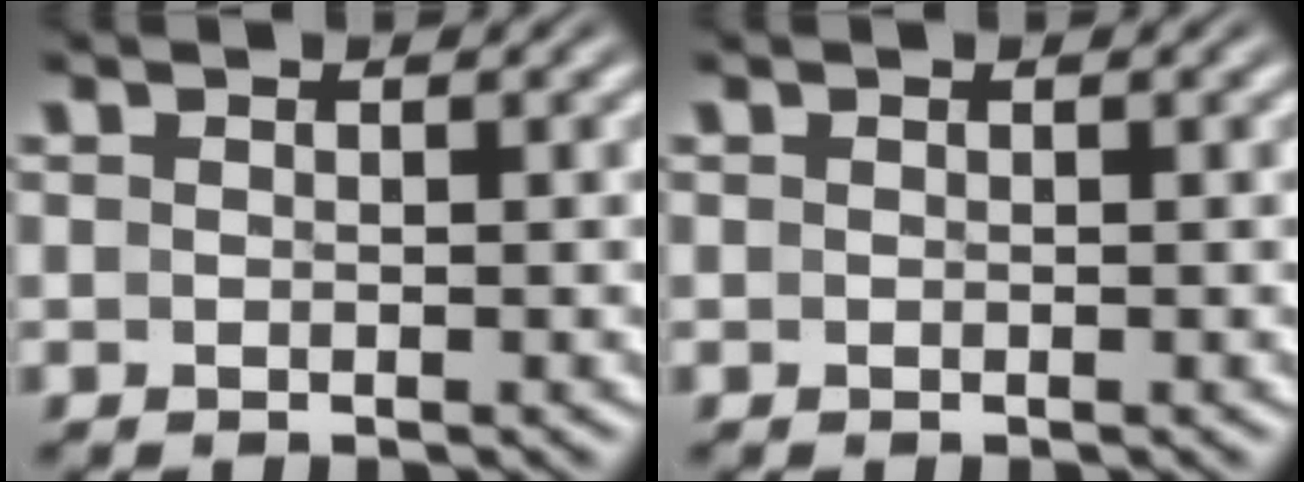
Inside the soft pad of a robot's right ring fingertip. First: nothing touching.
{"total": 0.0}